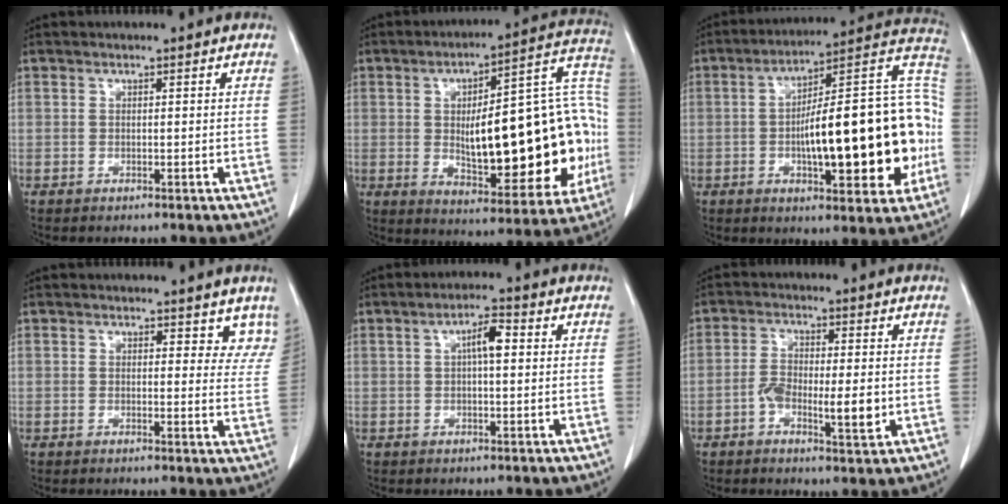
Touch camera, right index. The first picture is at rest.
{"total": 27.6, "force": [-2.3, 8.4, 26.2], "torque": [-0.302, 0.033, -0.014]}
{"total": 25.6, "force": [-3.3, 6.2, 24.6], "torque": [-0.298, 0.040, -0.039]}
{"total": 5.6, "force": [4.7, 2.5, 1.8], "torque": [0.008, -0.017, 0.037]}
{"total": 4.1, "force": [0.7, 1.0, 3.9], "torque": [-0.067, 0.011, 0.010]}
{"total": 6.5, "force": [-1.6, 2.0, 6.0], "torque": [-0.103, 0.000, -0.023]}